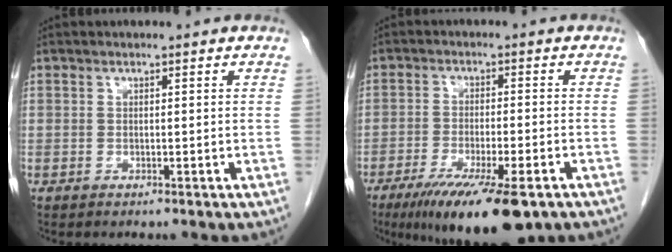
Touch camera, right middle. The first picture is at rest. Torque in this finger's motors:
{"motor_torque": [1.41, -0.73, 0.30, 0.13]}